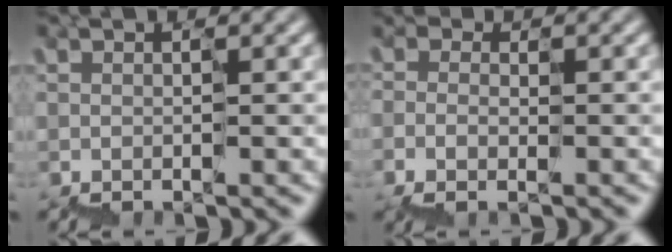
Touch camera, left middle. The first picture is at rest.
{"total": 1.1, "force": [-1.1, 0.4, 0.1], "torque": [-0.008, 0.001, -0.017]}